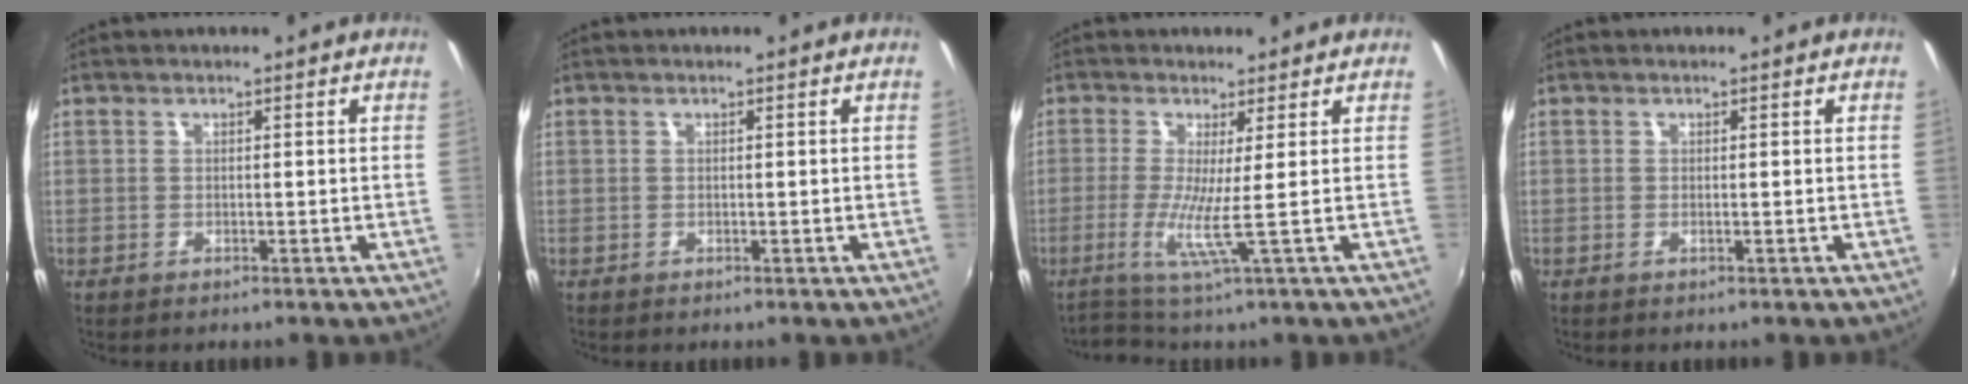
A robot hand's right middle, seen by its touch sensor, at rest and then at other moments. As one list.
[{"total": 0.0}, {"total": 4.7, "force": [-1.1, -1.2, 4.4], "torque": [-0.107, -0.014, -0.029]}, {"total": 0.6, "force": [0.0, -0.5, 0.3], "torque": [-0.004, 0.000, -0.002]}]